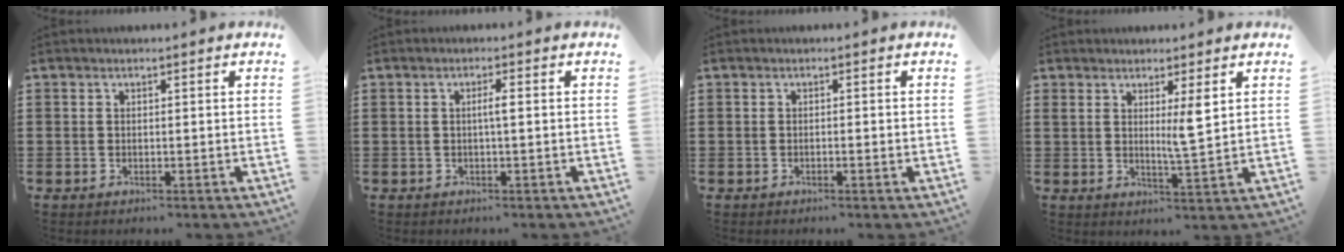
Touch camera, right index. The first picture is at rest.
{"total": 1.8, "force": [0.1, 0.1, 1.8], "torque": [-0.034, 0.000, -0.002]}
{"total": 0.5, "force": [-0.2, 0.1, 0.5], "torque": [-0.008, -0.004, -0.003]}
{"total": 4.2, "force": [2.0, 0.1, 3.7], "torque": [-0.062, -0.009, 0.029]}